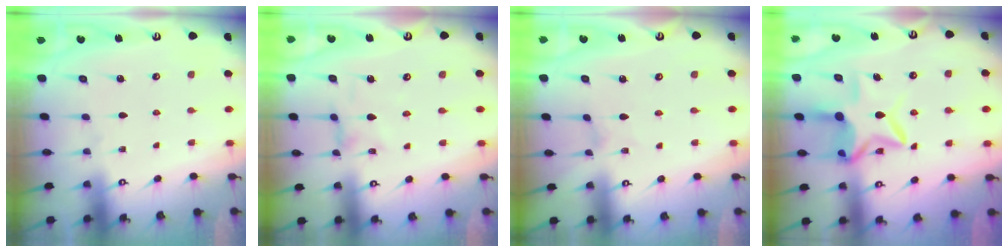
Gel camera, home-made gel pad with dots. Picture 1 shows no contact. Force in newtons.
{"total": 0.0}
{"total": 0.0}
{"total": 11.0, "press": 11.0, "slide": 1.0}